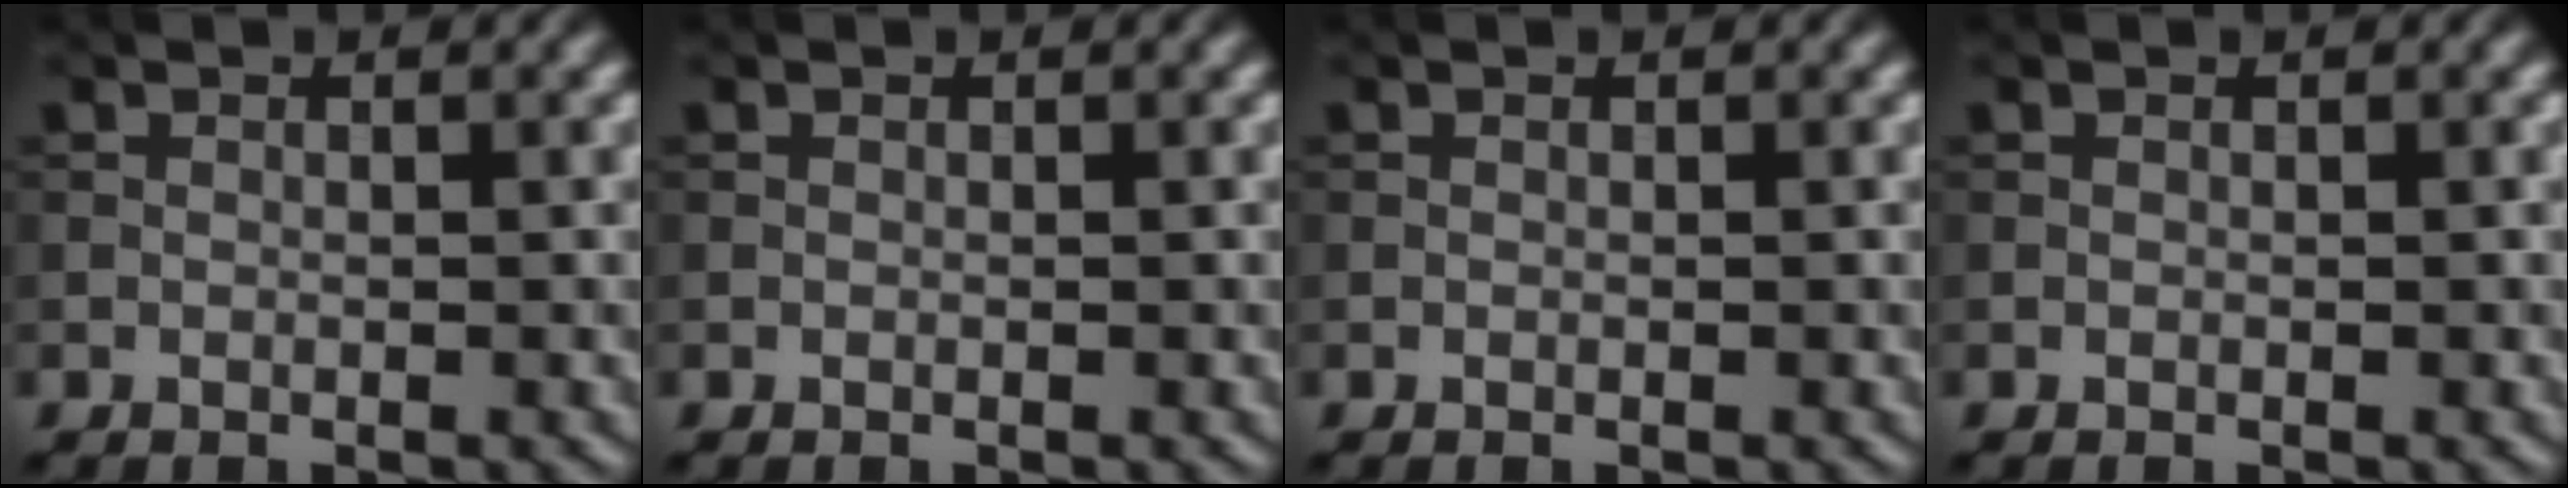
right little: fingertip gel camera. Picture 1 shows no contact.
{"total": 0.0}
{"total": 0.0}
{"total": 0.0}